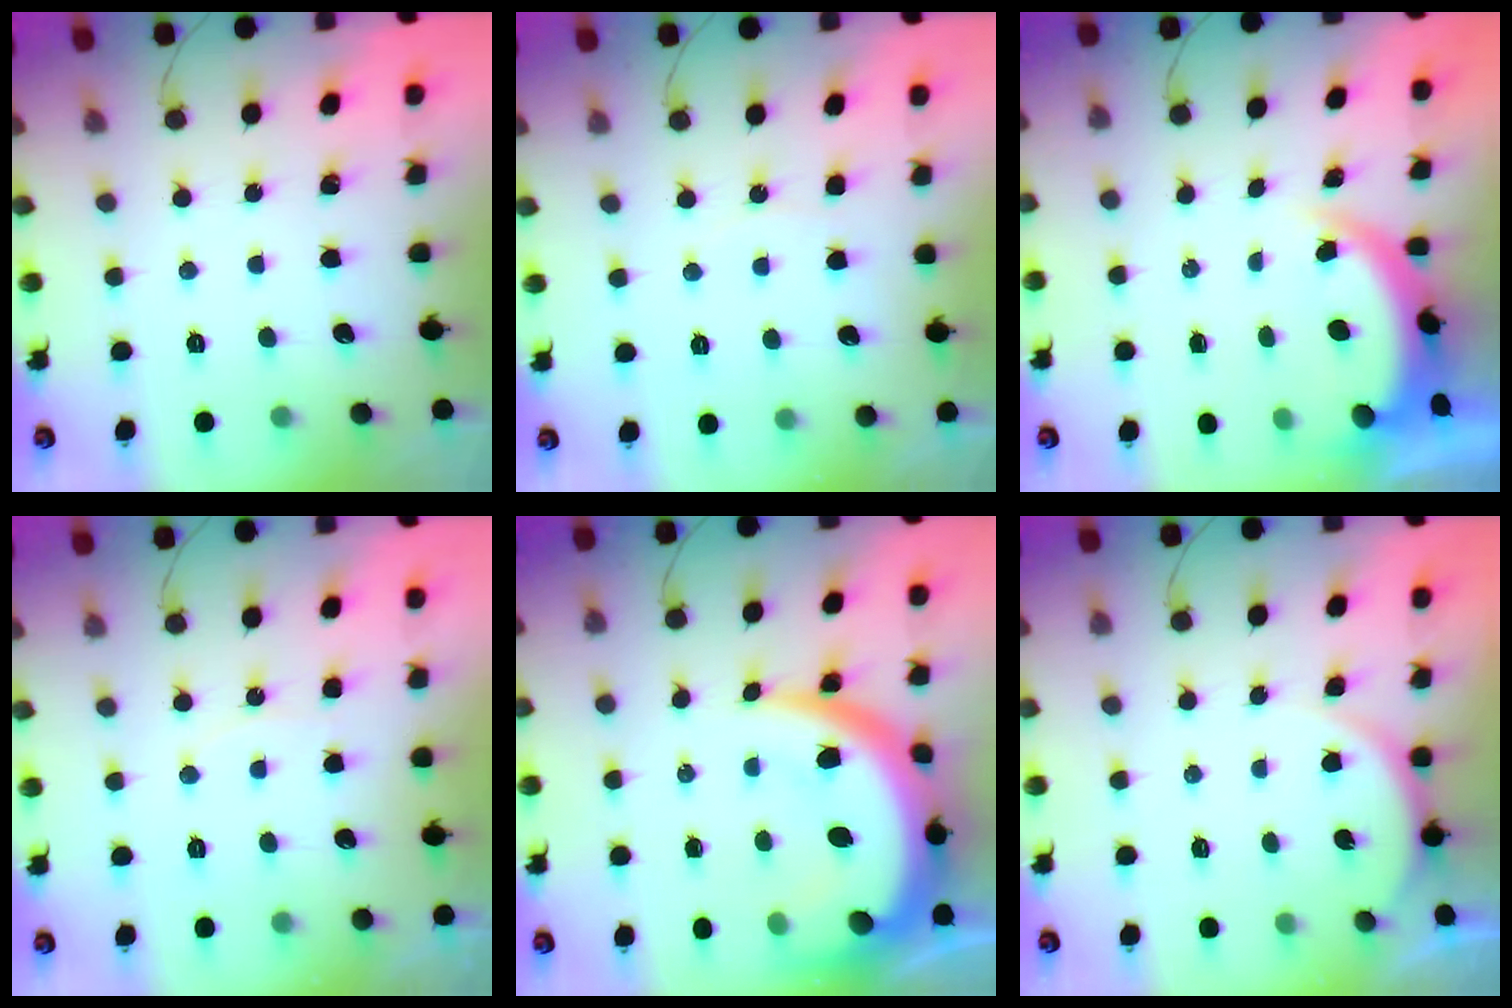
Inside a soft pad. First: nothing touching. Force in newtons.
{"total": 4.2, "press": 4.0, "slide": 1.4}
{"total": 4.3, "press": 4.3, "slide": 0.3}
{"total": 5.4, "press": 5.1, "slide": 2.0}
{"total": 19.3, "press": 19.2, "slide": 2.1}
{"total": 3.5, "press": 3.5, "slide": 0.5}